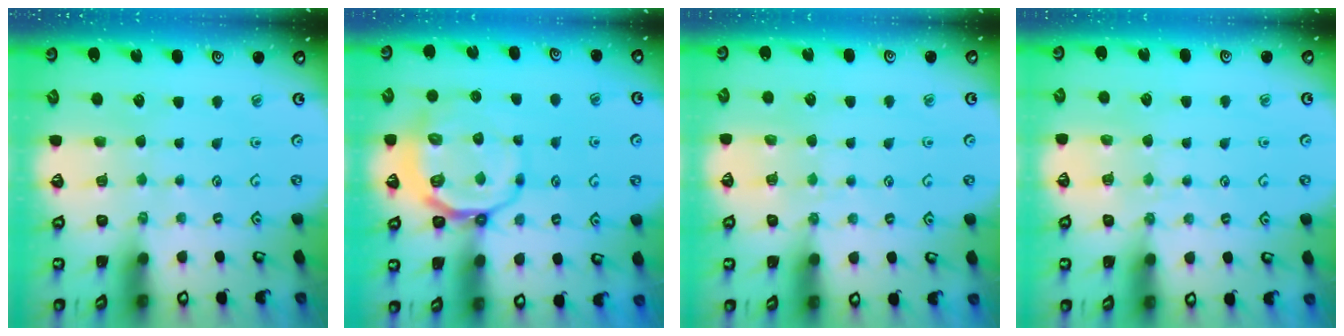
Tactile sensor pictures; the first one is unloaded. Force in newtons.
{"total": 10.7, "press": 10.3, "slide": 2.9}
{"total": 5.9, "press": 5.8, "slide": 0.8}
{"total": 5.9, "press": 5.8, "slide": 0.8}